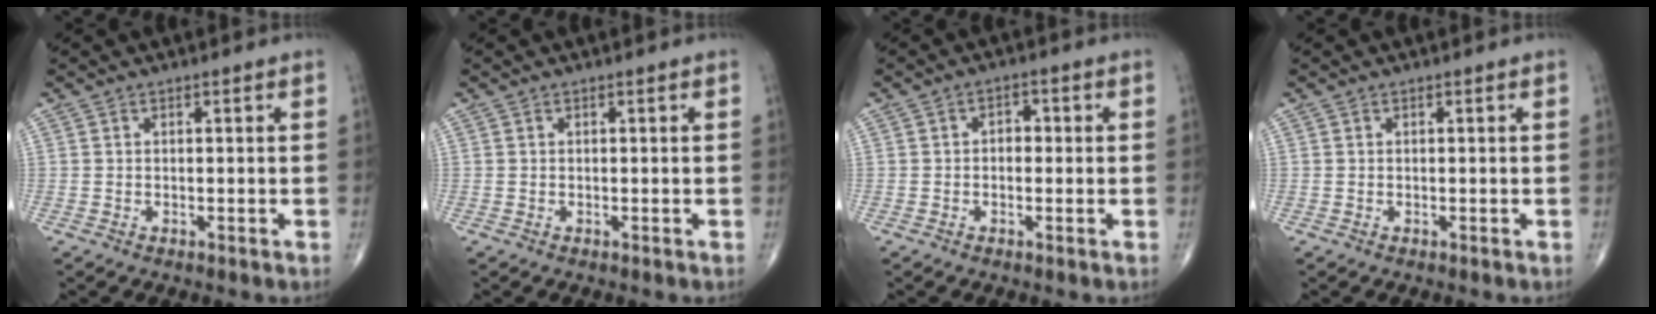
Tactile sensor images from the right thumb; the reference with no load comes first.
{"total": 0.0}
{"total": 2.6, "force": [0.0, 1.9, 1.8], "torque": [-0.008, 0.012, -0.006]}
{"total": 0.0}